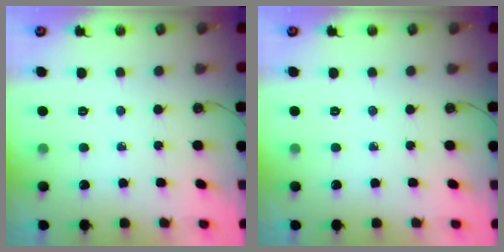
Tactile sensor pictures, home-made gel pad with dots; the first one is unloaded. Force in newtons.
{"total": 0.0}